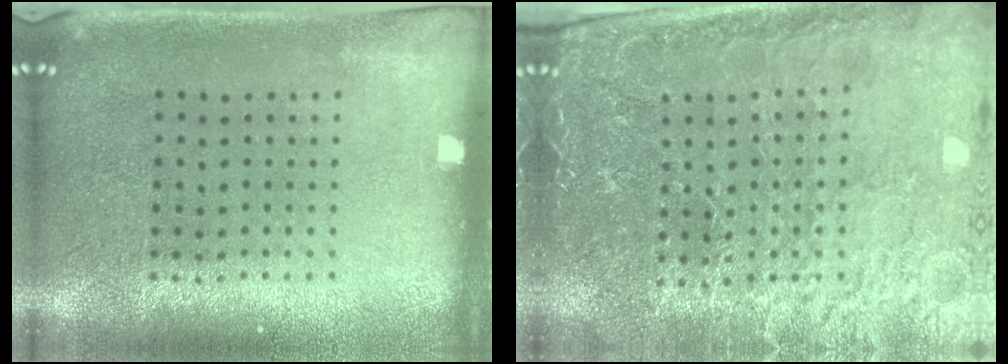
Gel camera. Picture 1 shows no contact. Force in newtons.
{"total": 3.7, "press": 3.6, "slide": 1.0}